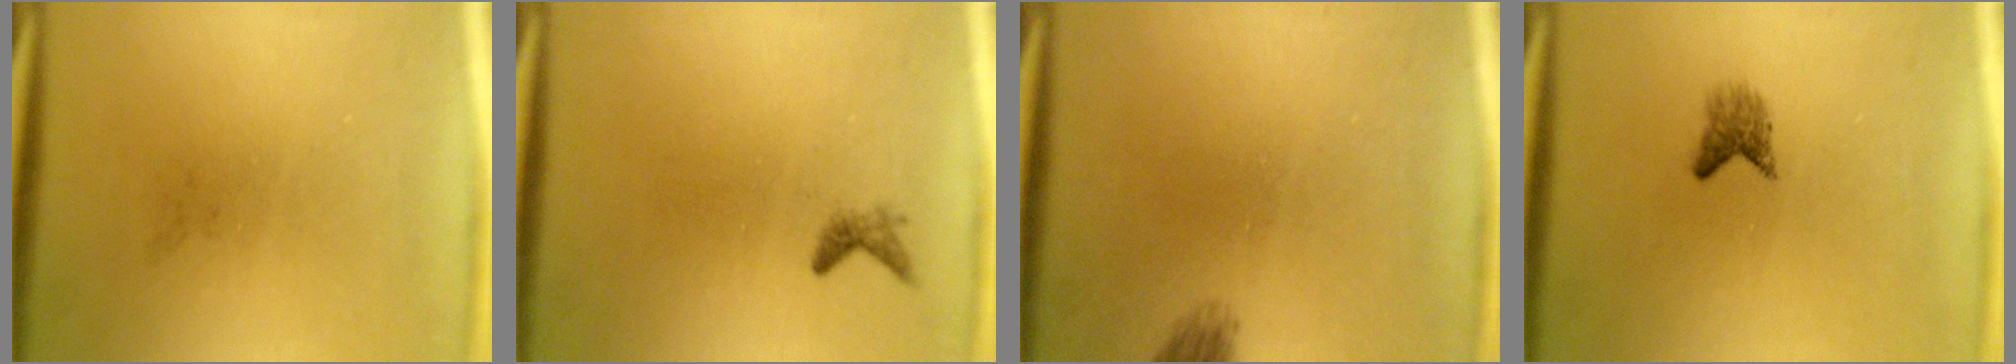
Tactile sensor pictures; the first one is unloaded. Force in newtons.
{"total": 0.9}
{"total": 1.3}
{"total": 1.8}